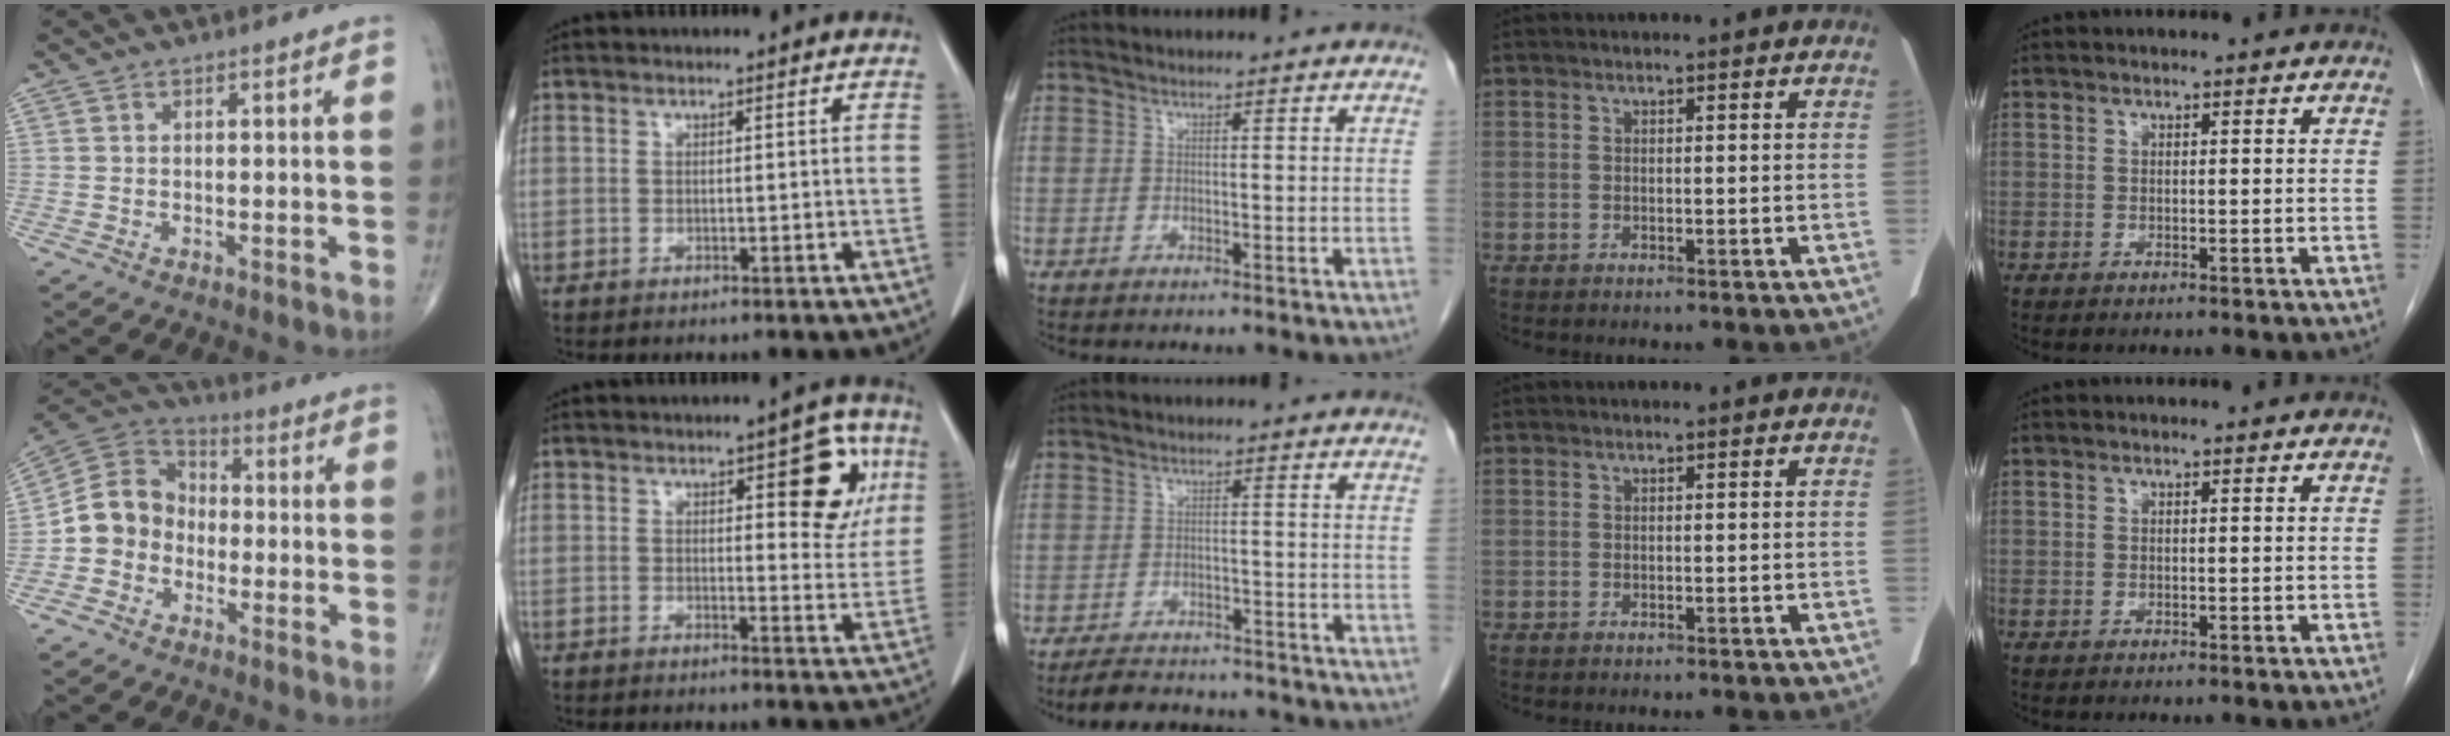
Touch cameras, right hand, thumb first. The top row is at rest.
{"thumb": {"total": 10.1, "force": [-2.5, 8.8, 4.3], "torque": [-0.058, 0.044, -0.062]}, "index": {"total": 8.5, "force": [3.5, 3.0, 7.1], "torque": [-0.072, 0.006, 0.040]}, "middle": {"total": 9.7, "force": [-9.0, 2.4, 2.8], "torque": [-0.043, 0.003, -0.120]}}